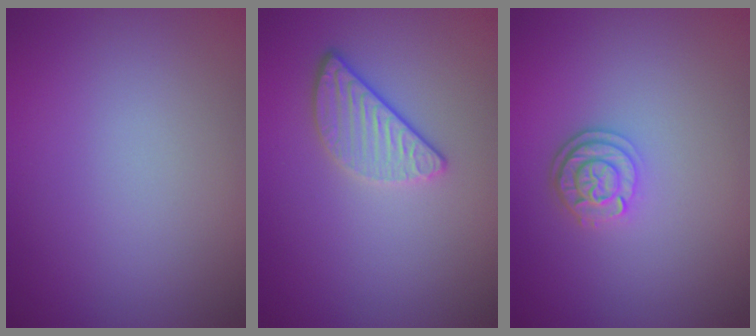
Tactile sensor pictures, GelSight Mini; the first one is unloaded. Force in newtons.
{"total": 2.6, "press": 2.3, "slide": 1.3}
{"total": 2.6, "press": 2.2, "slide": 1.4}